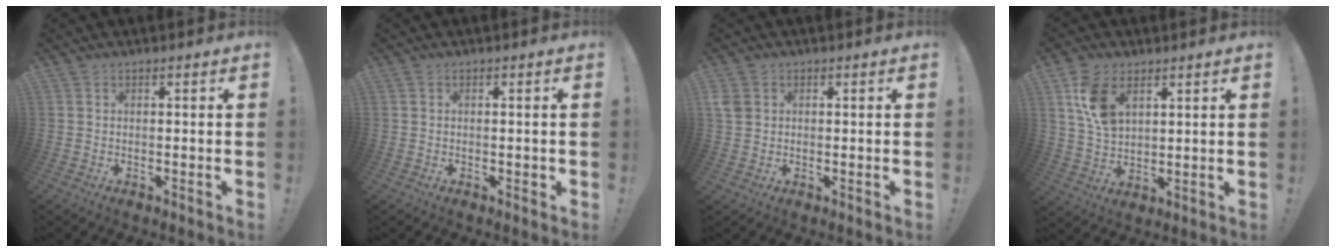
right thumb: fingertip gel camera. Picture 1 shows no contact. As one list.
[{"total": 0.6, "force": [0.0, 0.4, 0.4], "torque": [0.001, -0.001, -0.002]}, {"total": 3.4, "force": [1.2, 2.8, 1.5], "torque": [-0.021, 0.004, 0.024]}, {"total": 10.1, "force": [4.8, 6.1, 6.5], "torque": [-0.116, -0.013, 0.091]}]